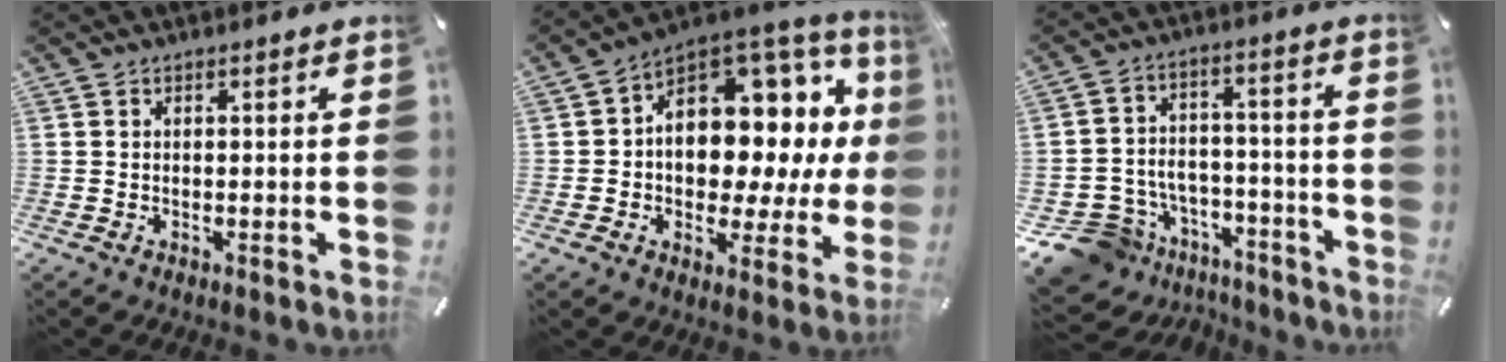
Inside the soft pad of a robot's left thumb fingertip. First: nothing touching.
{"total": 12.4, "force": [2.1, 9.7, 7.5], "torque": [-0.090, -0.046, 0.040]}
{"total": 10.6, "force": [-6.0, 8.4, 2.2], "torque": [-0.045, 0.036, -0.097]}